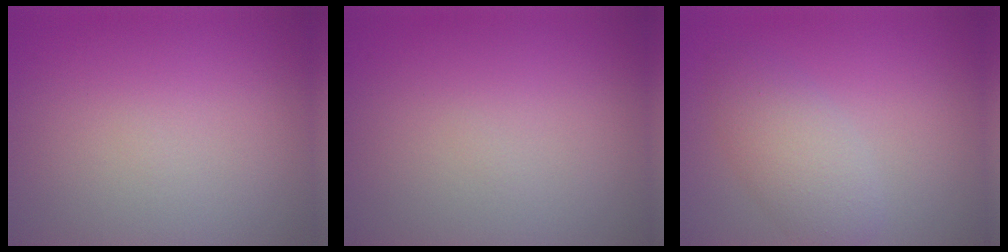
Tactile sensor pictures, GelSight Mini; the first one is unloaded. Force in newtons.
{"total": 0.0}
{"total": 3.5, "press": 3.5, "slide": 0.2}